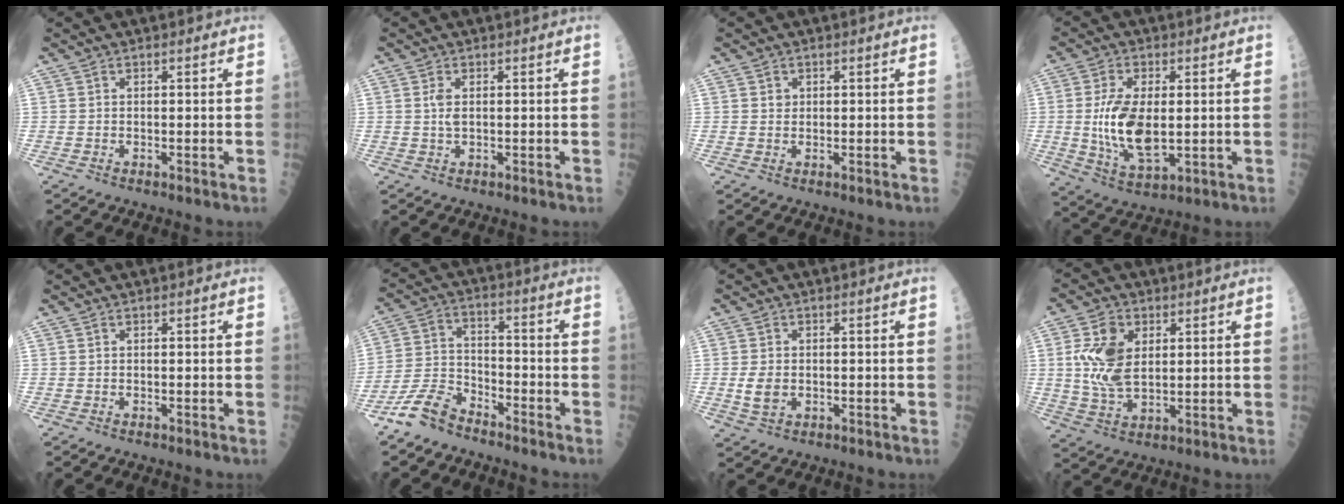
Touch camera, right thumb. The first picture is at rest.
{"total": 1.9, "force": [0.4, 0.7, 1.7], "torque": [-0.039, -0.001, 0.011]}
{"total": 1.3, "force": [0.5, 1.1, 0.4], "torque": [0.002, -0.001, 0.008]}
{"total": 12.3, "force": [0.1, 5.8, 10.9], "torque": [-0.209, -0.017, 0.011]}
{"total": 0.0}
{"total": 8.5, "force": [-6.7, 3.7, 3.6], "torque": [-0.071, 0.043, -0.141]}
{"total": 3.7, "force": [-0.3, 2.6, 2.6], "torque": [-0.044, -0.002, -0.002]}
{"total": 10.4, "force": [2.1, 6.3, 8.0], "torque": [-0.151, -0.006, 0.046]}